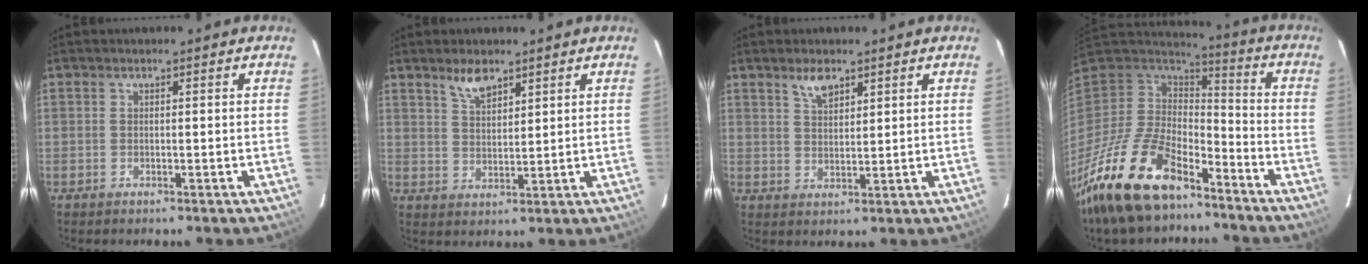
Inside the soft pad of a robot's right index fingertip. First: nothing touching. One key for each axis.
{"total": 4.8, "fx": 3.6, "fy": 1.8, "fz": 2.6, "tx": -0.046, "ty": 0.001, "tz": 0.070}
{"total": 4.0, "fx": 2.8, "fy": 1.7, "fz": 2.3, "tx": -0.039, "ty": 0.004, "tz": 0.054}
{"total": 22.8, "fx": -15.9, "fy": 10.0, "fz": 13.0, "tx": -0.283, "ty": -0.026, "tz": -0.284}